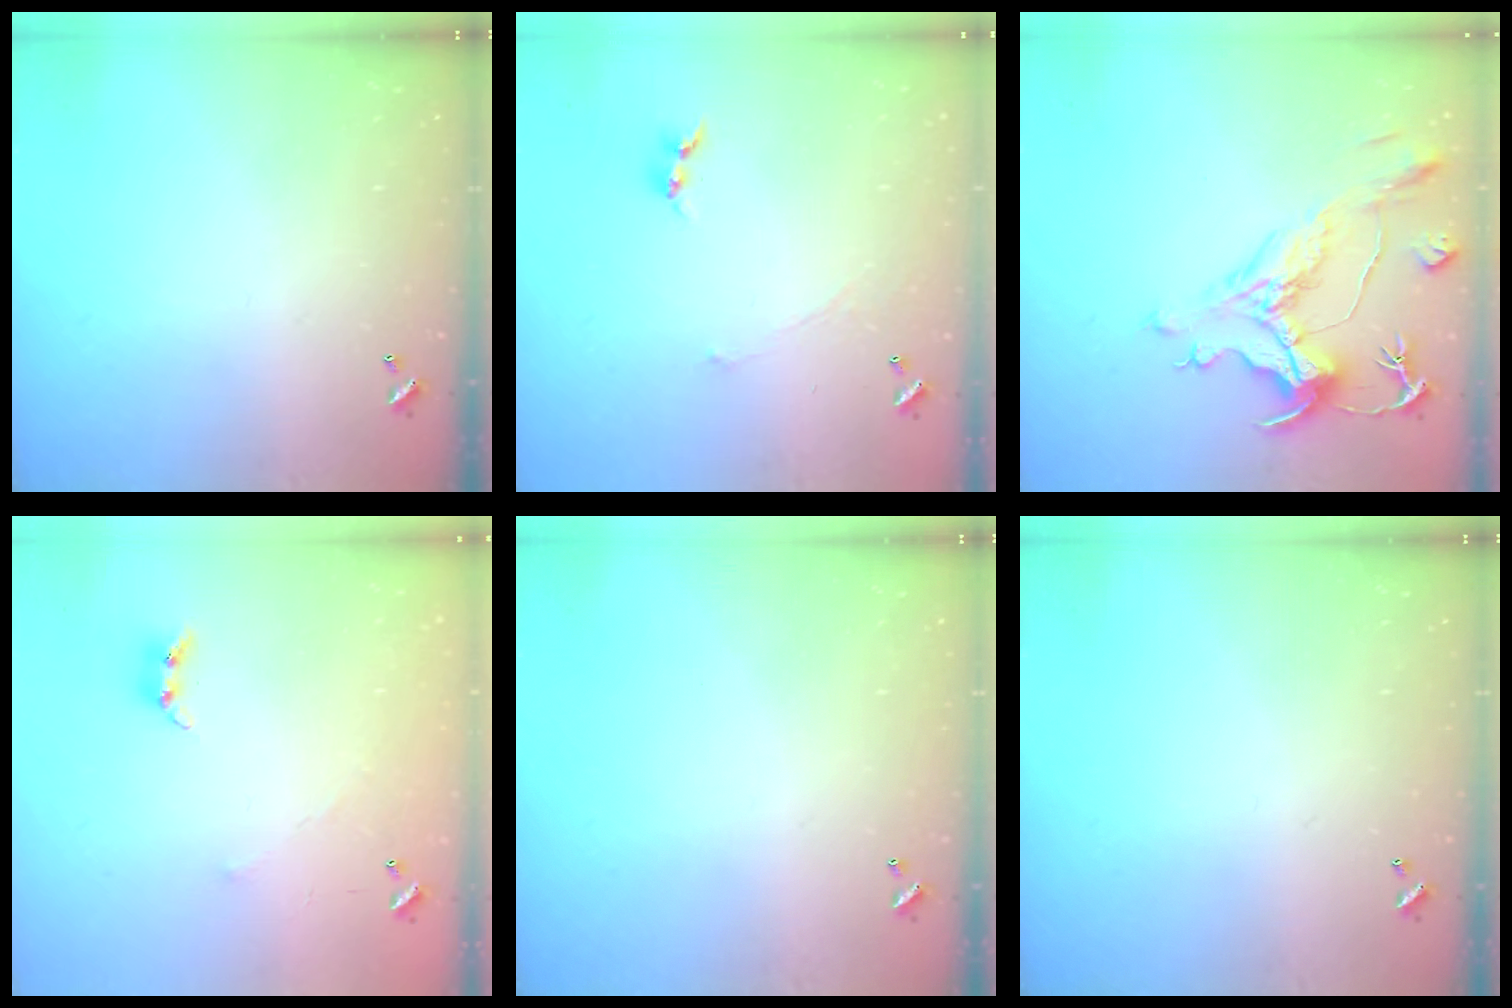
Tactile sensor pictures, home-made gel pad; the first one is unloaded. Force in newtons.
{"total": 1.0, "press": 0.8, "slide": 0.6}
{"total": 1.9, "press": 0.9, "slide": 1.7}
{"total": 4.8, "press": 4.8, "slide": 0.8}
{"total": 0.0}
{"total": 0.0}